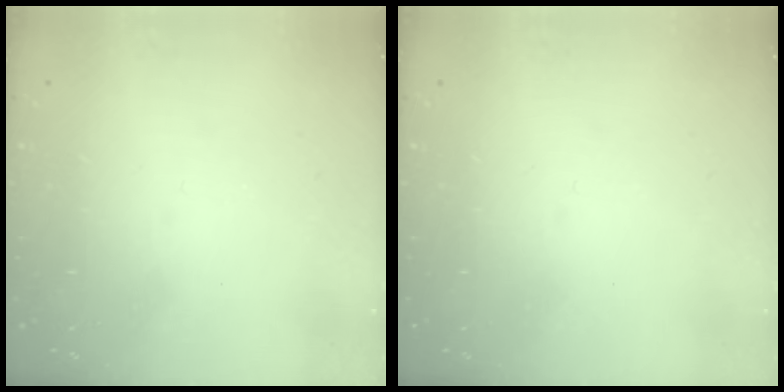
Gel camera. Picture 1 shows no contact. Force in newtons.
{"total": 0.0}